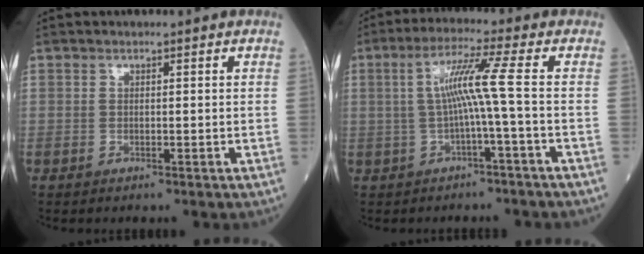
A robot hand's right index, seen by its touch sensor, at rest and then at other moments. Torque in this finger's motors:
{"motor_torque": [0.66, -0.13, 0.44, 0.16]}